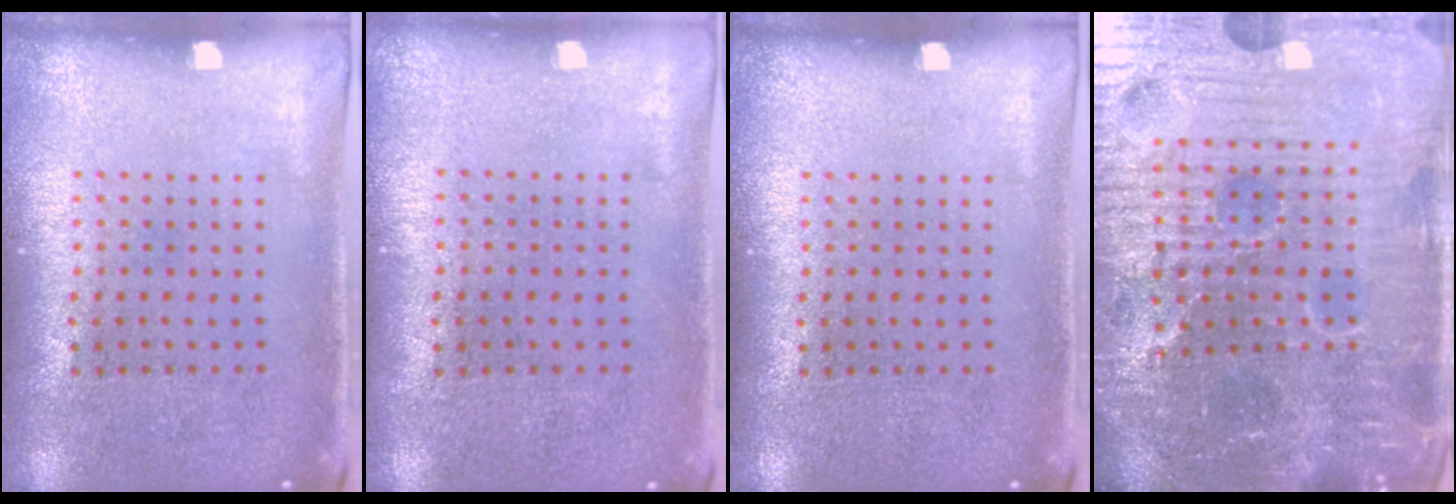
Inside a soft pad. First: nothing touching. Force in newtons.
{"total": 0.0}
{"total": 0.0}
{"total": 6.8, "press": 6.2, "slide": 2.8}